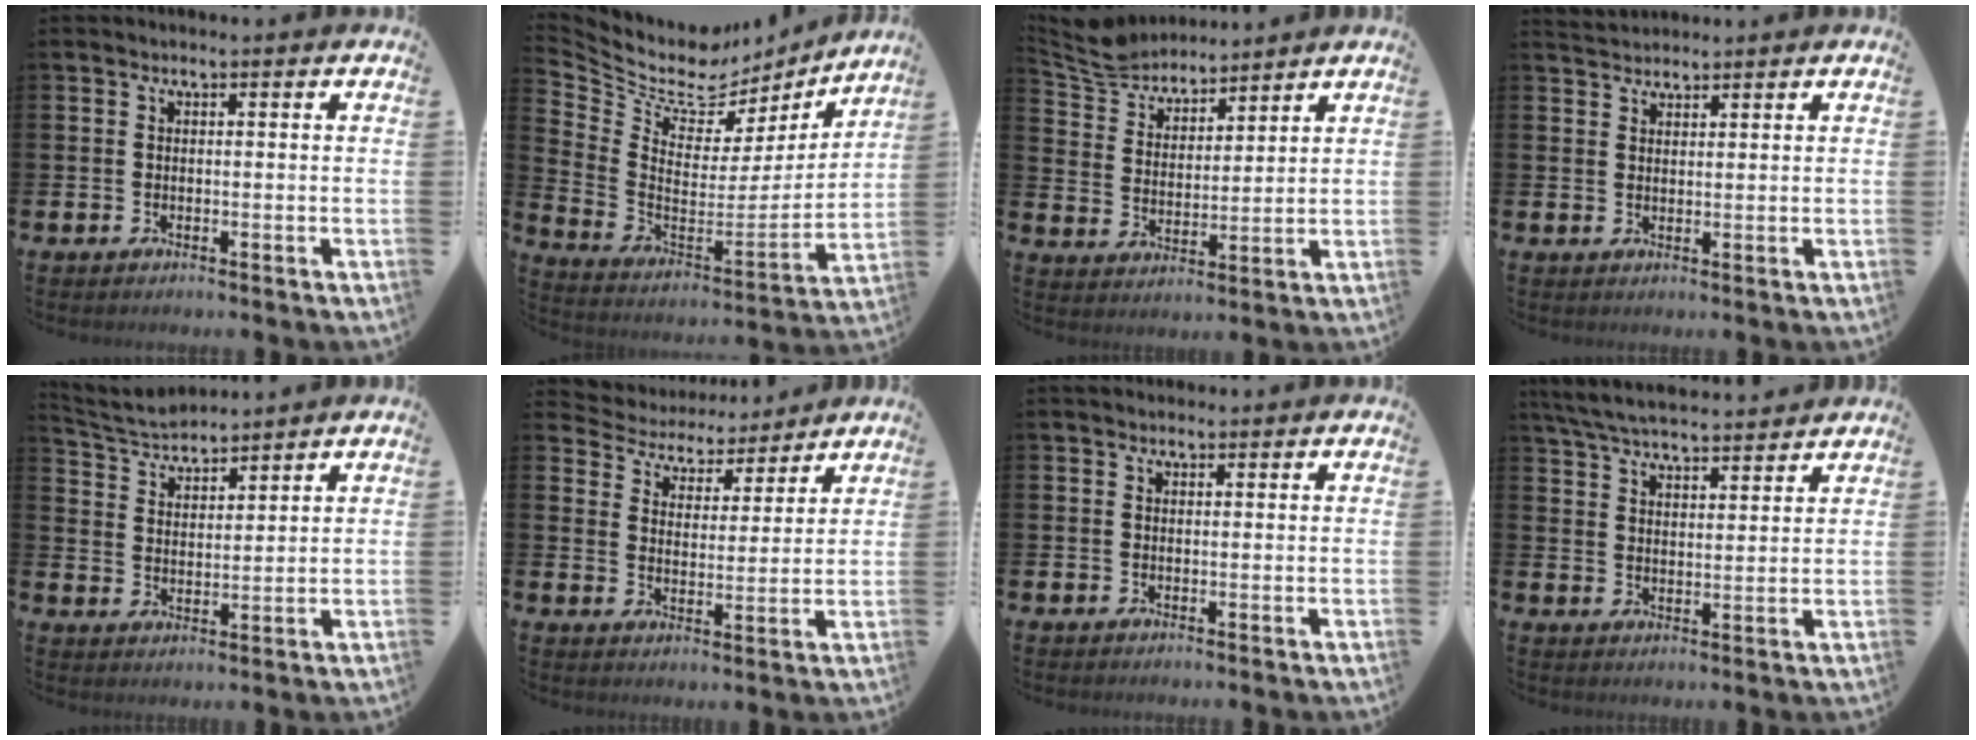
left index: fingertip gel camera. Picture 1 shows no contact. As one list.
[{"total": 7.8, "force": [6.6, 4.0, 1.5], "torque": [-0.077, -0.053, 0.115]}, {"total": 6.9, "force": [6.7, 1.6, 0.6], "torque": [-0.047, -0.037, 0.123]}, {"total": 2.4, "force": [2.3, 0.5, -0.1], "torque": [0.008, -0.009, 0.042]}, {"total": 4.6, "force": [4.6, 0.7, 0.4], "torque": [-0.030, -0.025, 0.081]}, {"total": 4.9, "force": [4.5, 1.9, -0.2], "torque": [-0.028, -0.036, 0.076]}, {"total": 1.1, "force": [1.0, 0.4, 0.1], "torque": [0.008, 0.000, 0.016]}, {"total": 6.1, "force": [5.9, 0.7, 1.3], "torque": [-0.051, -0.029, 0.107]}]